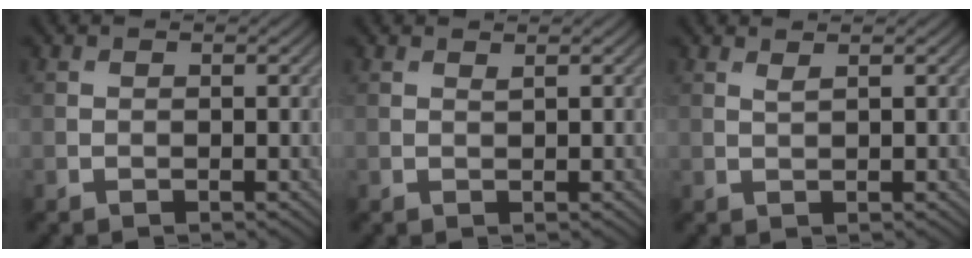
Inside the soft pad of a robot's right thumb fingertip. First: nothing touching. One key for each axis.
{"total": 0.5, "fx": 0.5, "fy": 0.0, "fz": 0.2, "tx": -0.002, "ty": -0.002, "tz": 0.010}
{"total": 0.9, "fx": 0.7, "fy": 0.0, "fz": 0.5, "tx": -0.011, "ty": 0.001, "tz": 0.014}